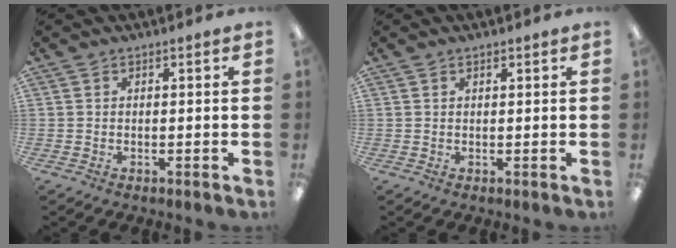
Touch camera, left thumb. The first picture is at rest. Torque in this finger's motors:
{"motor_torque": [-0.18, -0.05, -0.51, 0.30, -0.01]}